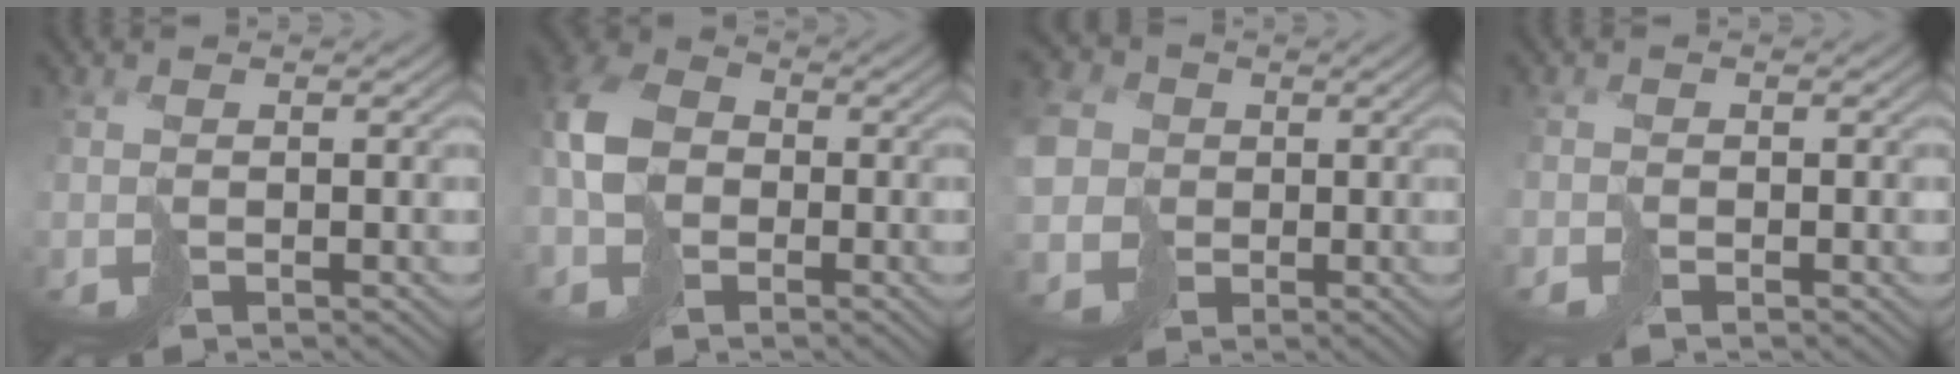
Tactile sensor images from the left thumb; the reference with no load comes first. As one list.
[{"total": 7.8, "force": [-1.5, 6.0, 4.8], "torque": [-0.135, -0.007, -0.036]}, {"total": 7.2, "force": [0.5, 6.6, 2.9], "torque": [-0.102, 0.004, 0.002]}, {"total": 1.0, "force": [-0.8, 0.5, 0.4], "torque": [-0.011, -0.003, -0.018]}]